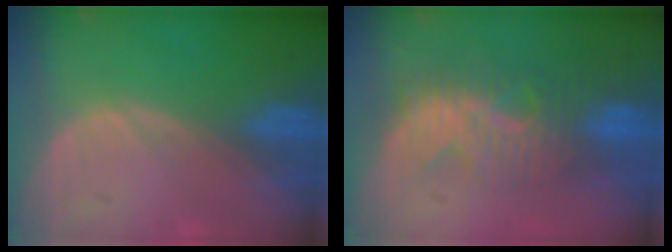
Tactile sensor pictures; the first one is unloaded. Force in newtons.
{"total": 8.3, "press": 8.0, "slide": 2.4}